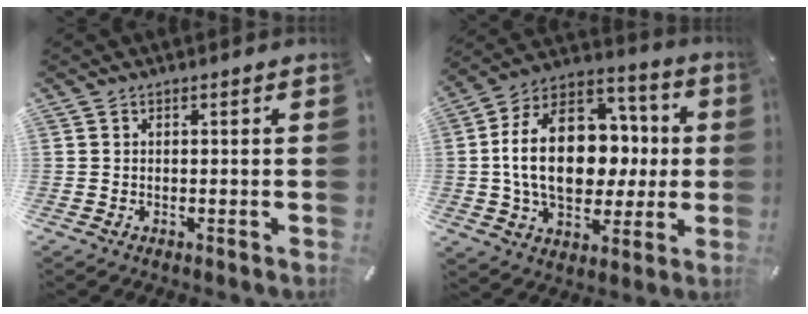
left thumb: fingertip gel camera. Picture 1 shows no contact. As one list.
[{"total": 21.9, "force": [0.1, 15.6, 15.4], "torque": [-0.288, 0.014, 0.006]}]